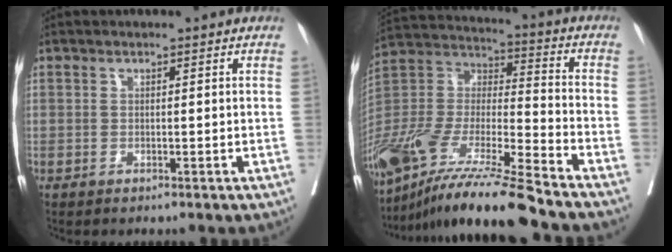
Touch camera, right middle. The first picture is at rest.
{"total": 23.4, "force": [-18.4, 1.1, 14.4], "torque": [-0.315, -0.050, -0.350]}